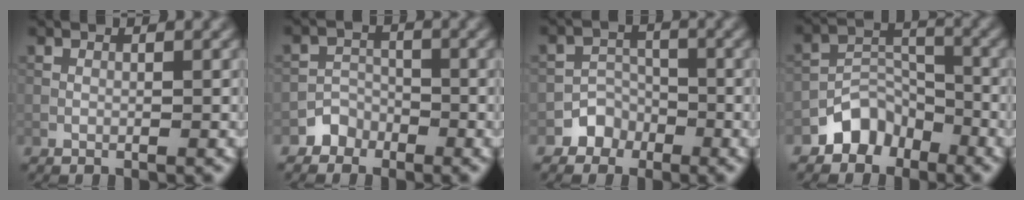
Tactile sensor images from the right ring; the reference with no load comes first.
{"total": 2.0, "force": [-1.4, 1.4, 0.0], "torque": [0.011, 0.011, -0.028]}
{"total": 2.3, "force": [-1.4, 1.8, 0.2], "torque": [0.010, 0.009, -0.026]}
{"total": 4.1, "force": [-3.0, 2.6, 1.1], "torque": [-0.005, 0.008, -0.057]}